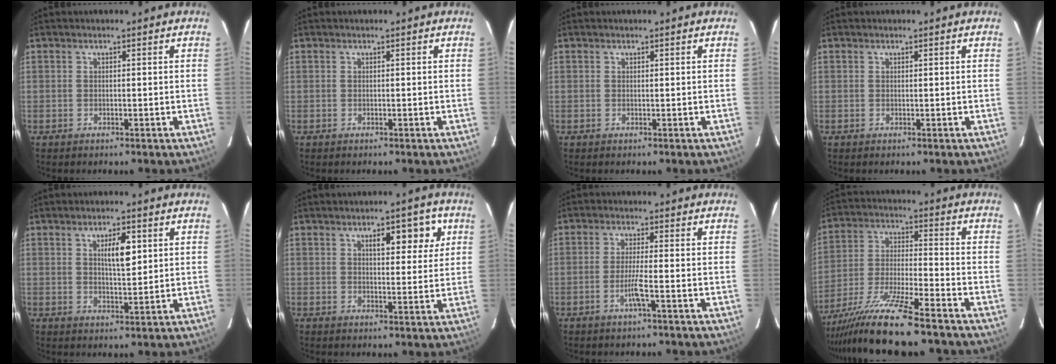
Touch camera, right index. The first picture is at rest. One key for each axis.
{"total": 0.0}
{"total": 0.0}
{"total": 0.0}
{"total": 4.9, "fx": 1.7, "fy": 1.3, "fz": 4.4, "tx": -0.076, "ty": 0.001, "tz": 0.031}
{"total": 6.3, "fx": 2.9, "fy": 2.3, "fz": 5.1, "tx": -0.065, "ty": 0.007, "tz": 0.040}
{"total": 3.4, "fx": -1.4, "fy": -0.5, "fz": 3.1, "tx": -0.061, "ty": -0.005, "tz": -0.031}
{"total": 14.1, "fx": -11.3, "fy": 0.0, "fz": 8.4, "tx": -0.166, "ty": -0.022, "tz": -0.203}